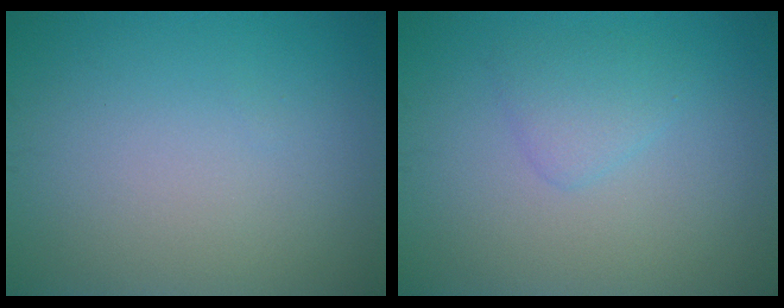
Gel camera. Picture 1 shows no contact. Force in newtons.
{"total": 1.8, "press": 1.8, "slide": 0.1}